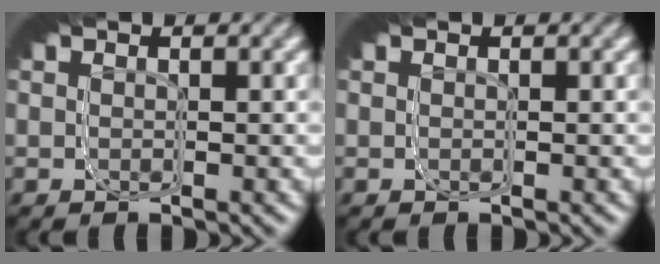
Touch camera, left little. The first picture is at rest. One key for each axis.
{"total": 0.0}